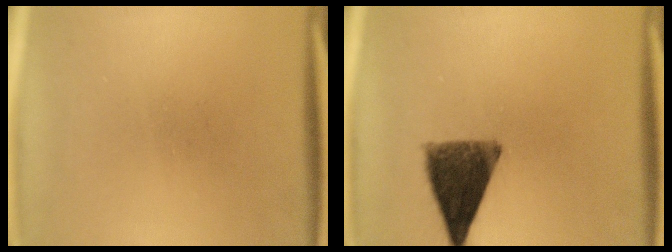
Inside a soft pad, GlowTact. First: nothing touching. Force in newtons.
{"total": 10.3}